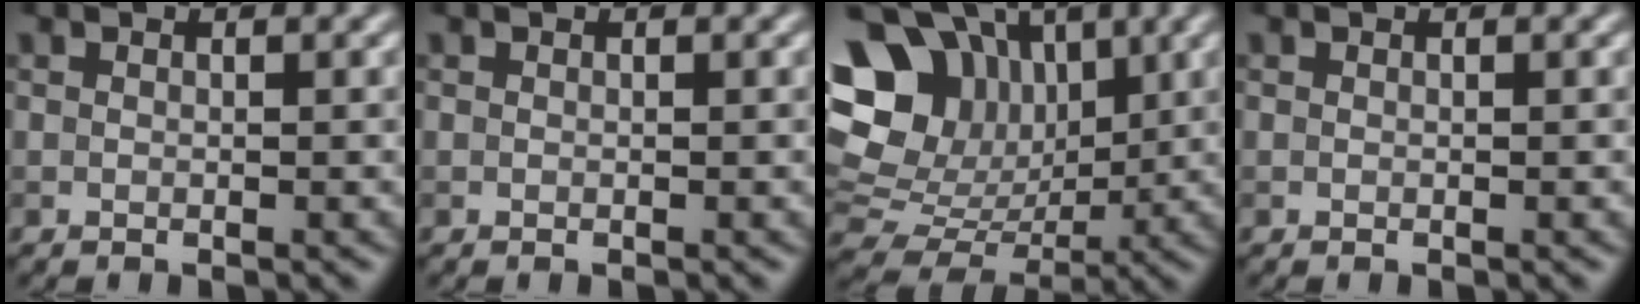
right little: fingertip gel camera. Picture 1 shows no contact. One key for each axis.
{"total": 0.0}
{"total": 16.0, "fx": 5.5, "fy": 12.5, "fz": 8.2, "tx": -0.186, "ty": 0.034, "tz": 0.096}
{"total": 0.0}